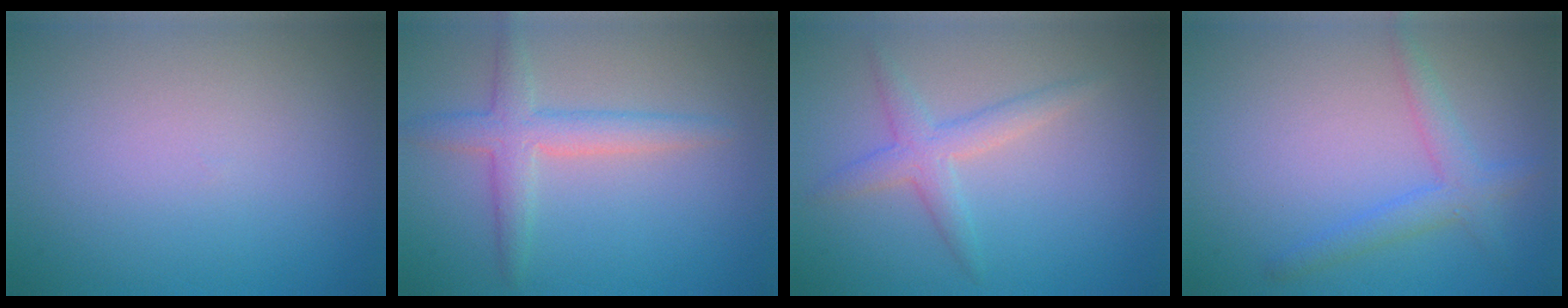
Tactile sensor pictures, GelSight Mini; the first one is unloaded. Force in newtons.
{"total": 3.3, "press": 3.3, "slide": 0.2}
{"total": 2.6, "press": 2.6, "slide": 0.2}
{"total": 2.5, "press": 2.5, "slide": 0.1}